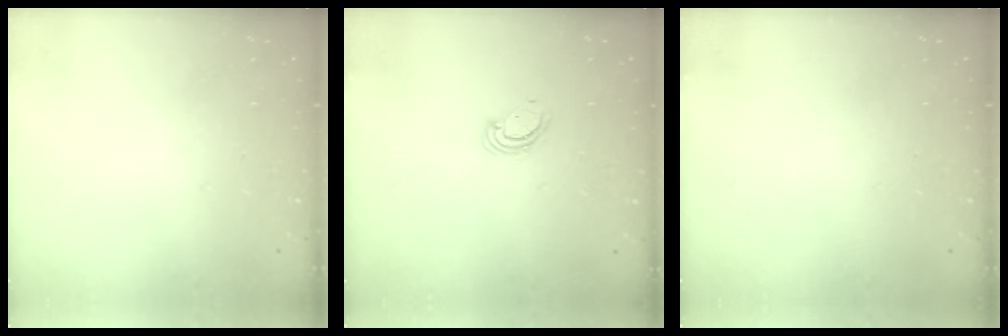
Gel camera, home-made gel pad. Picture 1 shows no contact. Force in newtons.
{"total": 3.8, "press": 3.8, "slide": 0.2}
{"total": 0.0}